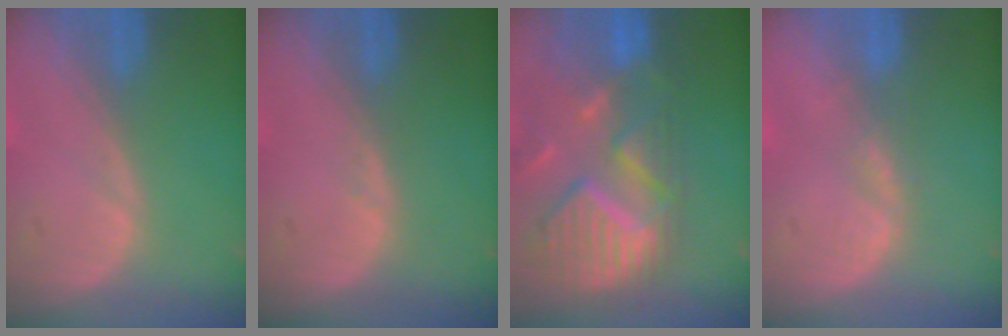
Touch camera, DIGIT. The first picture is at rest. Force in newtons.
{"total": 0.5, "press": 0.5, "slide": 0.0}
{"total": 11.8, "press": 10.4, "slide": 5.7}
{"total": 2.3, "press": 1.8, "slide": 1.5}